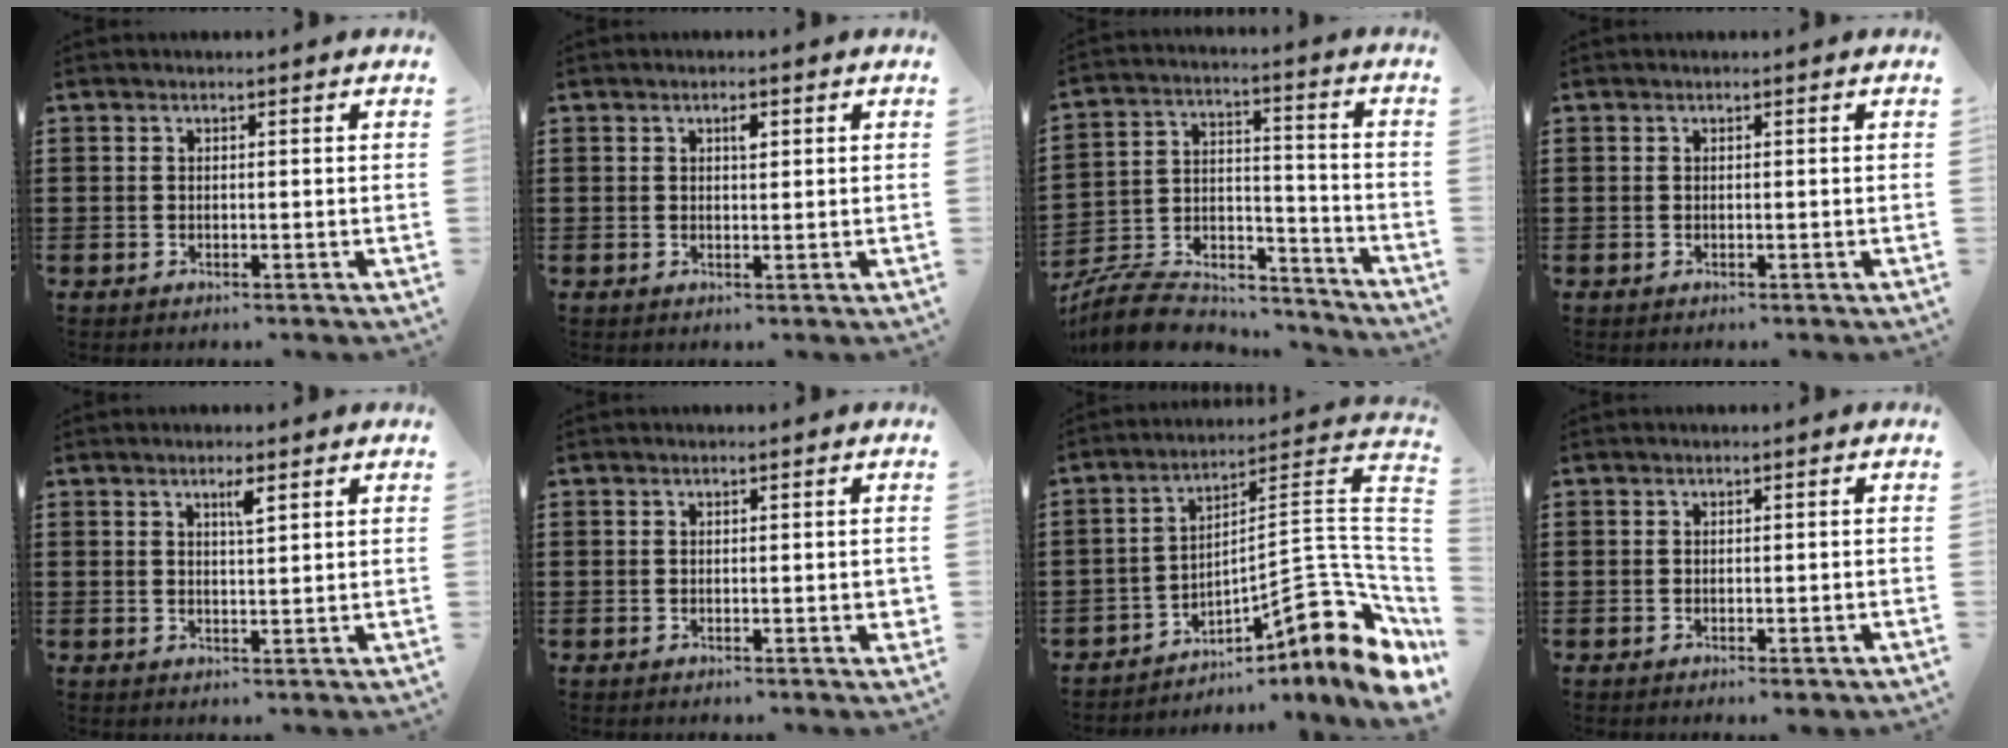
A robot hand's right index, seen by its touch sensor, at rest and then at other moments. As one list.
[{"total": 1.4, "force": [0.6, 0.6, 1.2], "torque": [-0.016, 0.003, 0.007]}, {"total": 9.5, "force": [-8.8, 2.7, 2.5], "torque": [-0.057, 0.021, -0.174]}, {"total": 0.0}, {"total": 2.2, "force": [1.2, 0.3, 1.8], "torque": [-0.029, -0.001, 0.018]}, {"total": 1.1, "force": [-0.1, 0.2, 1.0], "torque": [-0.019, -0.002, -0.001]}, {"total": 10.2, "force": [-3.3, 3.4, 9.1], "torque": [-0.122, -0.028, -0.068]}, {"total": 0.7, "force": [-0.6, 0.1, 0.3], "torque": [-0.008, -0.003, -0.010]}]